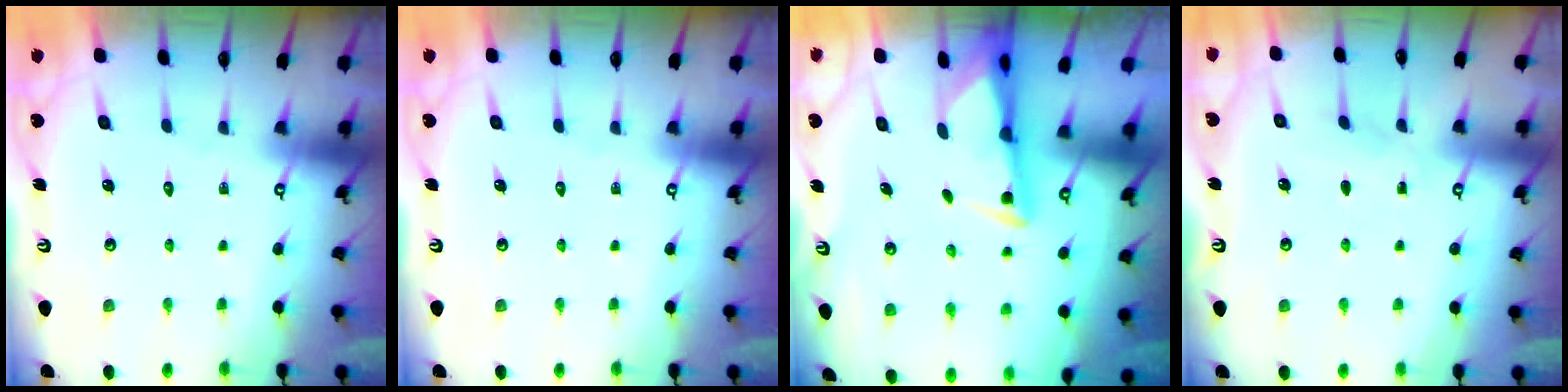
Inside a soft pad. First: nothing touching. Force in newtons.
{"total": 0.0}
{"total": 3.0, "press": 2.9, "slide": 0.7}
{"total": 3.9, "press": 3.9, "slide": 0.4}